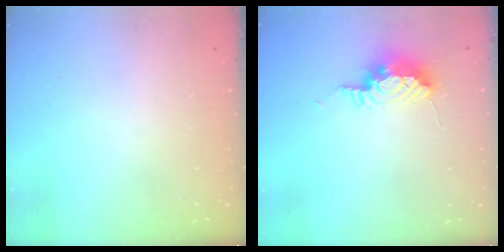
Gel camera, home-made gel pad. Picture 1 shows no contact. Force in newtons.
{"total": 15.3, "press": 10.5, "slide": 11.1}